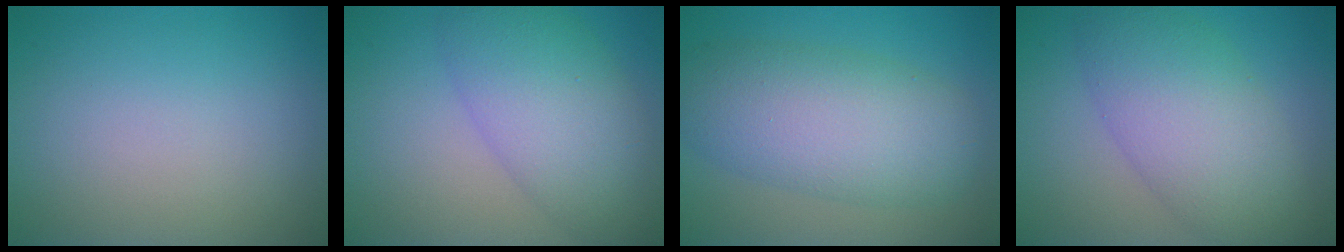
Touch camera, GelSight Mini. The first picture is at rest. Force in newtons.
{"total": 7.3, "press": 7.3, "slide": 0.1}
{"total": 8.2, "press": 8.2, "slide": 0.2}
{"total": 7.6, "press": 7.6, "slide": 0.2}